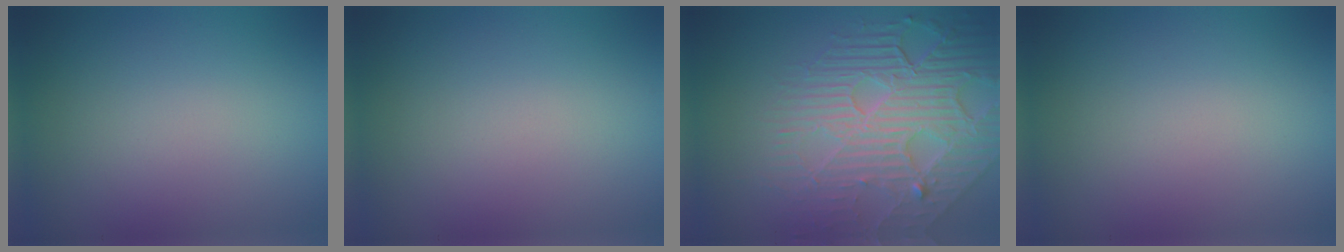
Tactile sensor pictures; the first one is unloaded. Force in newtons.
{"total": 0.0}
{"total": 8.2, "press": 5.7, "slide": 5.9}
{"total": 0.0}